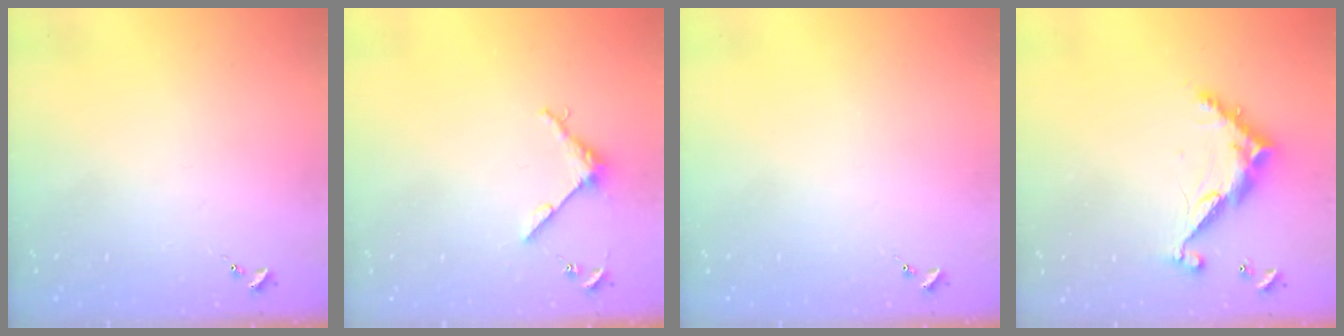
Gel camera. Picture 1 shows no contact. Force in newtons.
{"total": 4.0, "press": 4.0, "slide": 0.4}
{"total": 0.0}
{"total": 10.2, "press": 10.2, "slide": 0.8}